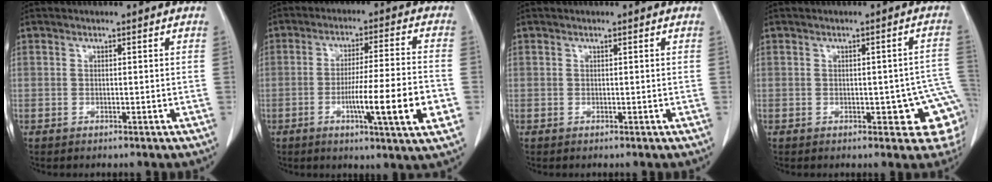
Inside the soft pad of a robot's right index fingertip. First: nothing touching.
{"total": 13.4, "force": [-3.9, -0.1, 12.8], "torque": [-0.204, -0.013, -0.066]}
{"total": 0.0}
{"total": 9.4, "force": [-2.0, 3.5, 8.4], "torque": [-0.072, 0.011, -0.020]}